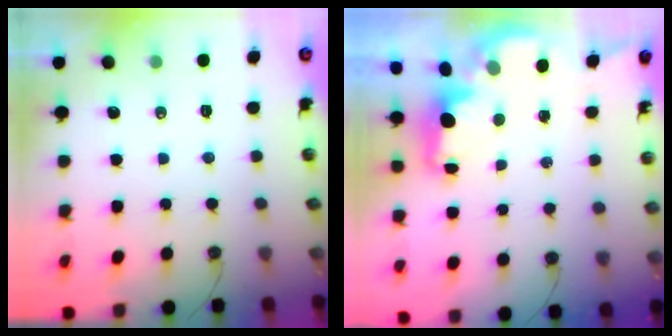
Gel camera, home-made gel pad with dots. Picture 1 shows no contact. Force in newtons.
{"total": 2.2, "press": 2.1, "slide": 0.8}